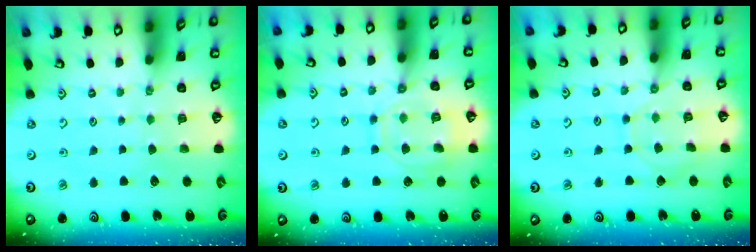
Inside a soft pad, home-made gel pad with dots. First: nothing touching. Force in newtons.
{"total": 11.8, "press": 11.7, "slide": 1.1}
{"total": 7.9, "press": 7.8, "slide": 0.9}